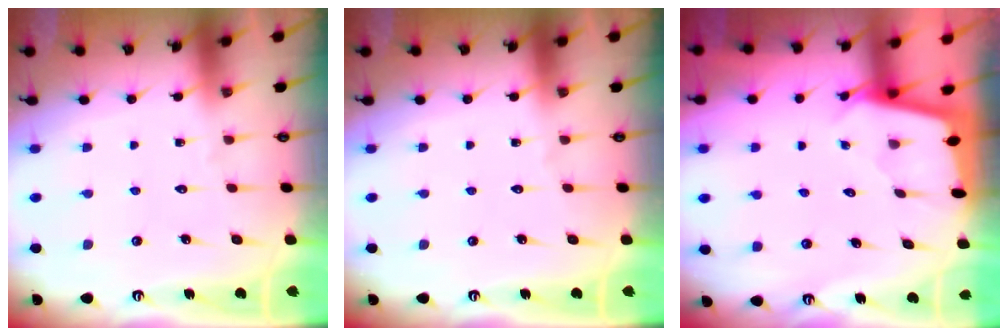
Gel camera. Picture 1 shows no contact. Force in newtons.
{"total": 0.0}
{"total": 1.8, "press": 1.8, "slide": 0.2}